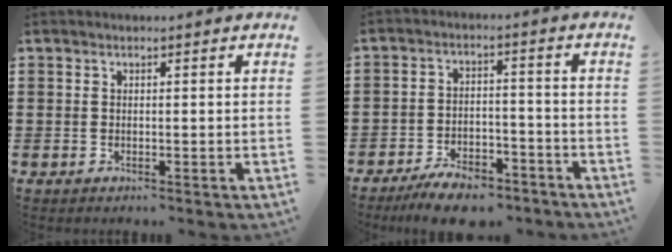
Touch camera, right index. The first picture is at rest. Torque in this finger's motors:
{"motor_torque": [0.92, -0.95, 0.48, 0.02]}